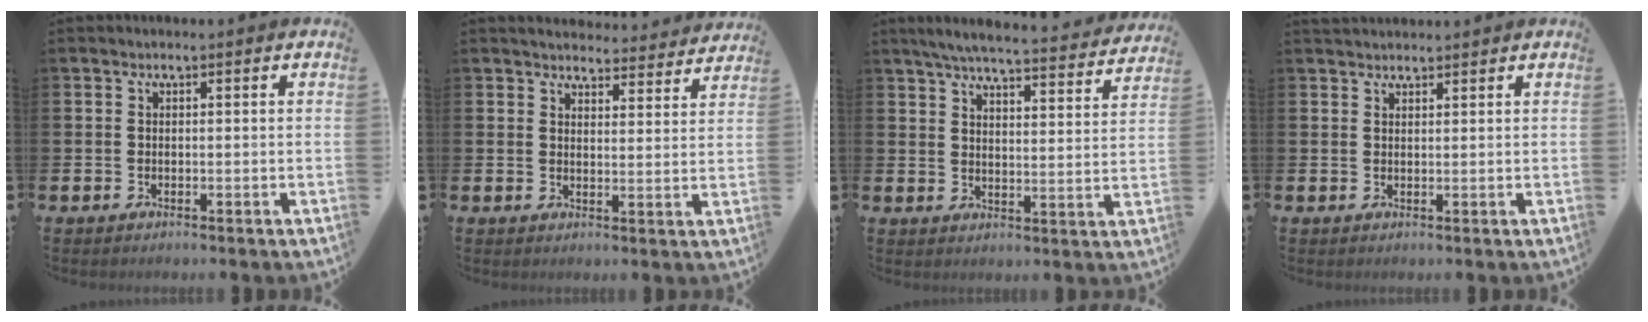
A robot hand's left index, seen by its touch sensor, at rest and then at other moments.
{"total": 4.3, "force": [4.3, 0.7, 0.2], "torque": [-0.005, -0.033, 0.074]}
{"total": 5.9, "force": [5.6, 0.3, 1.9], "torque": [-0.052, -0.038, 0.095]}
{"total": 0.6, "force": [0.5, 0.0, 0.0], "torque": [0.002, 0.000, 0.010]}